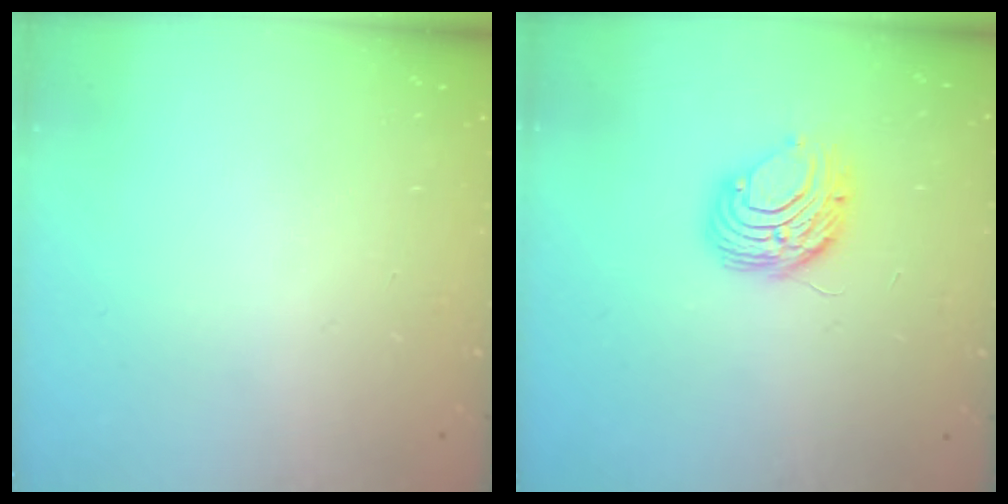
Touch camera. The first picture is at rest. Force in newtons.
{"total": 9.2, "press": 9.1, "slide": 0.8}